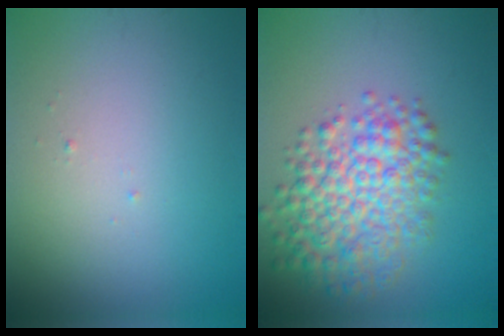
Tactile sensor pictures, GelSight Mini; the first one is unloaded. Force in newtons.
{"total": 6.7, "press": 6.7, "slide": 0.2}